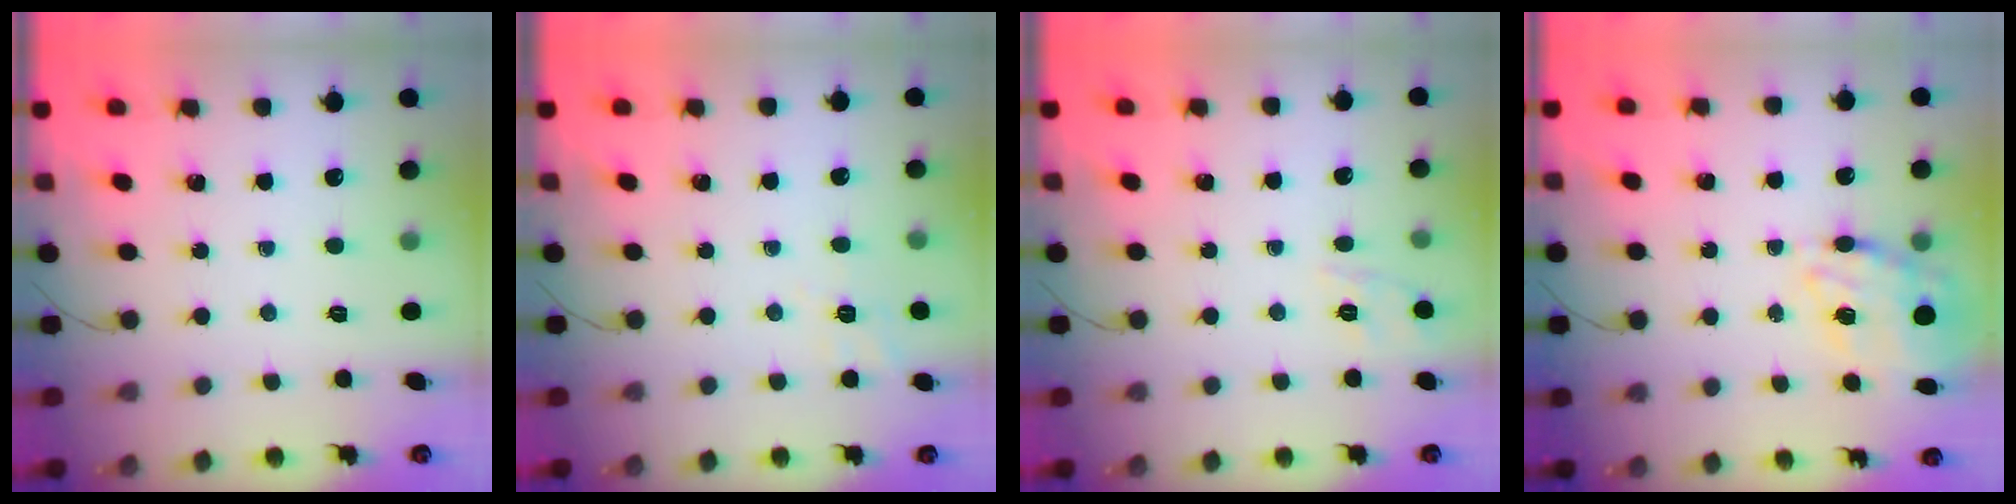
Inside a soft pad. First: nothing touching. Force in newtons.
{"total": 2.2, "press": 0.9, "slide": 2.0}
{"total": 2.0, "press": 0.7, "slide": 1.9}
{"total": 16.4, "press": 15.9, "slide": 3.9}